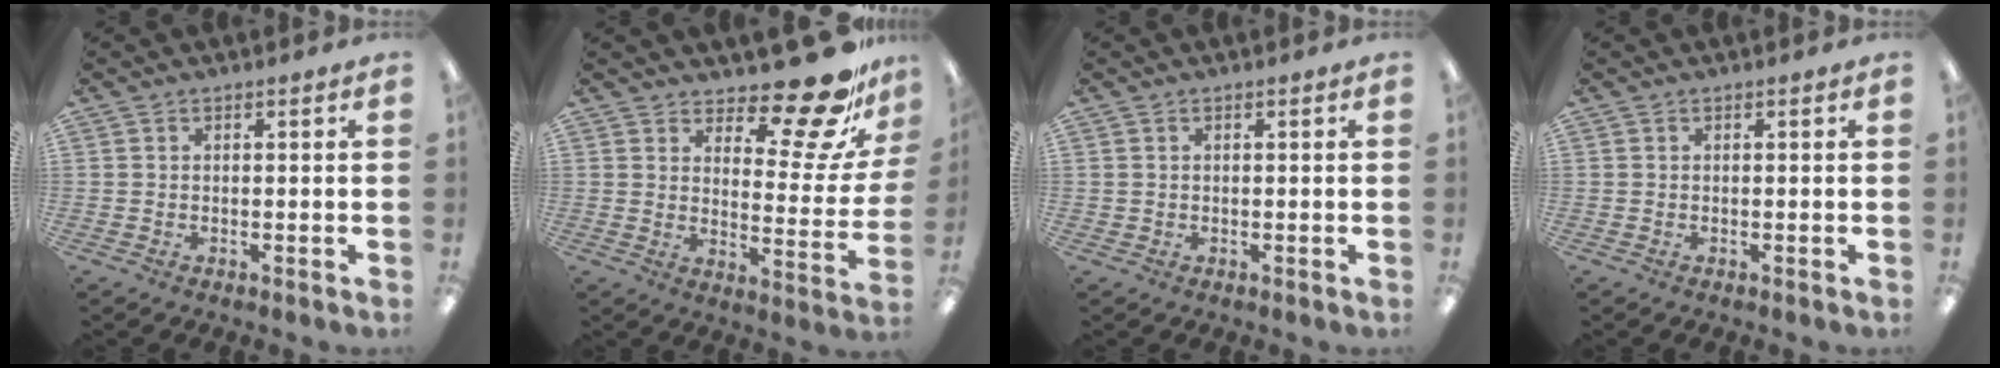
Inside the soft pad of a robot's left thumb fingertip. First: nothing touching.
{"total": 19.0, "force": [15.1, 5.9, 10.0], "torque": [-0.113, -0.124, 0.245]}
{"total": 0.6, "force": [0.3, 0.6, 0.0], "torque": [0.000, 0.005, 0.005]}
{"total": 0.0}